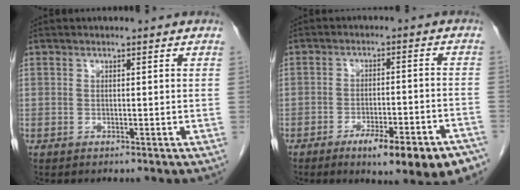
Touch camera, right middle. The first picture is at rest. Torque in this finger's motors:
{"motor_torque": [1.25, -0.88, 0.23, 0.08]}